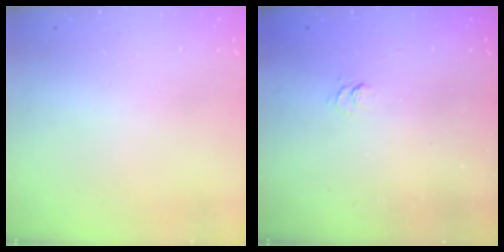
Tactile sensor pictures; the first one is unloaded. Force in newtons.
{"total": 2.7, "press": 2.2, "slide": 1.5}